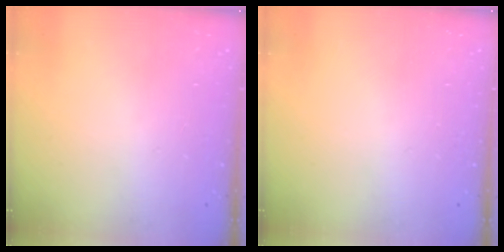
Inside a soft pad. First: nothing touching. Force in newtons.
{"total": 0.0}